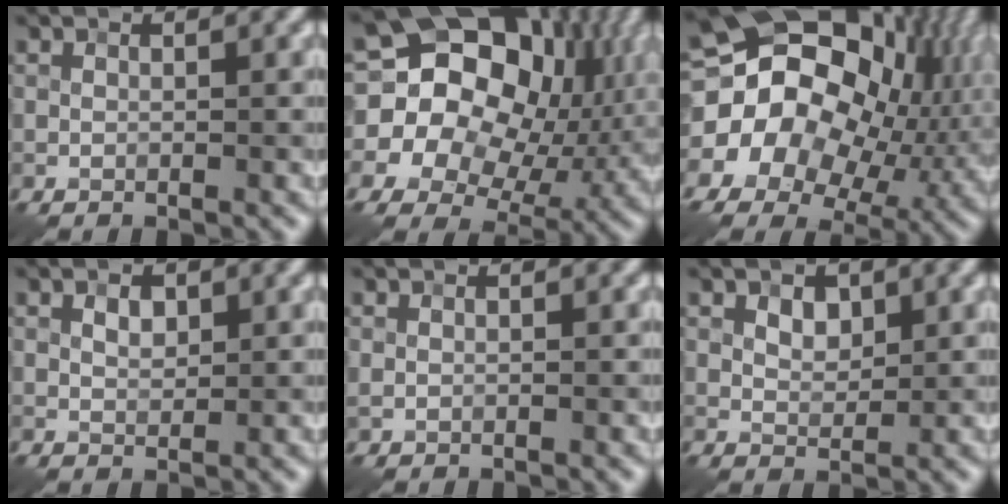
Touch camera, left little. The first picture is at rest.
{"total": 19.3, "force": [3.4, 15.4, 11.3], "torque": [-0.181, 0.021, 0.053]}
{"total": 20.3, "force": [1.6, 16.0, 12.4], "torque": [-0.209, 0.008, 0.022]}
{"total": 1.5, "force": [0.6, 0.9, 1.0], "torque": [-0.016, 0.001, 0.010]}
{"total": 0.0}
{"total": 2.0, "force": [0.9, 1.3, 1.2], "torque": [-0.021, 0.000, 0.015]}